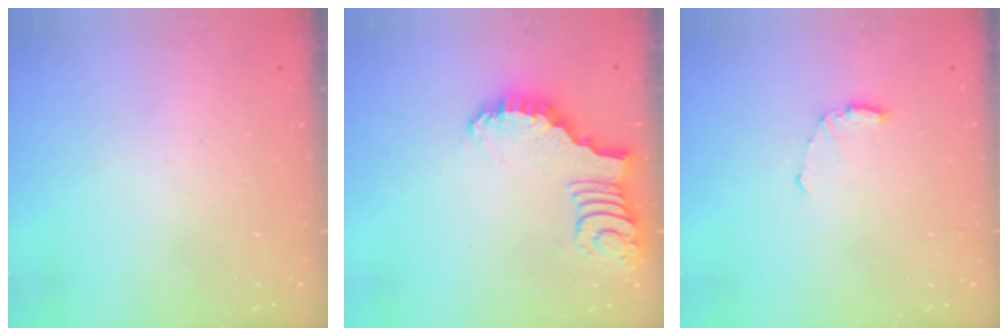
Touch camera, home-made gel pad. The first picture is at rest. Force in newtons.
{"total": 2.6, "press": 2.5, "slide": 0.5}
{"total": 6.3, "press": 6.2, "slide": 0.5}